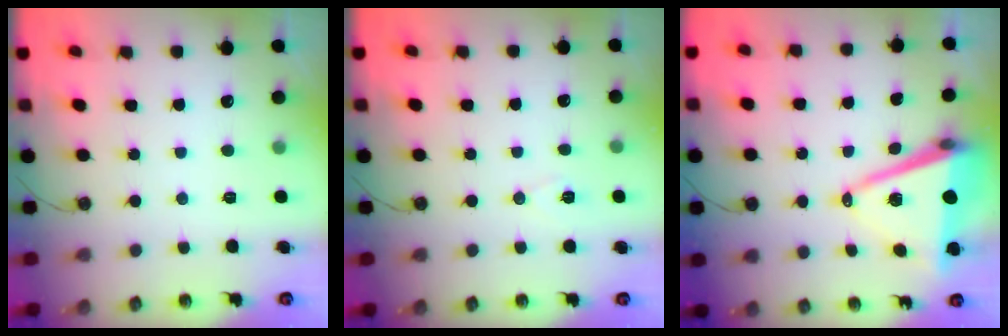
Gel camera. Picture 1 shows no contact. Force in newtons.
{"total": 5.6, "press": 3.5, "slide": 4.3}
{"total": 12.8, "press": 12.1, "slide": 4.3}